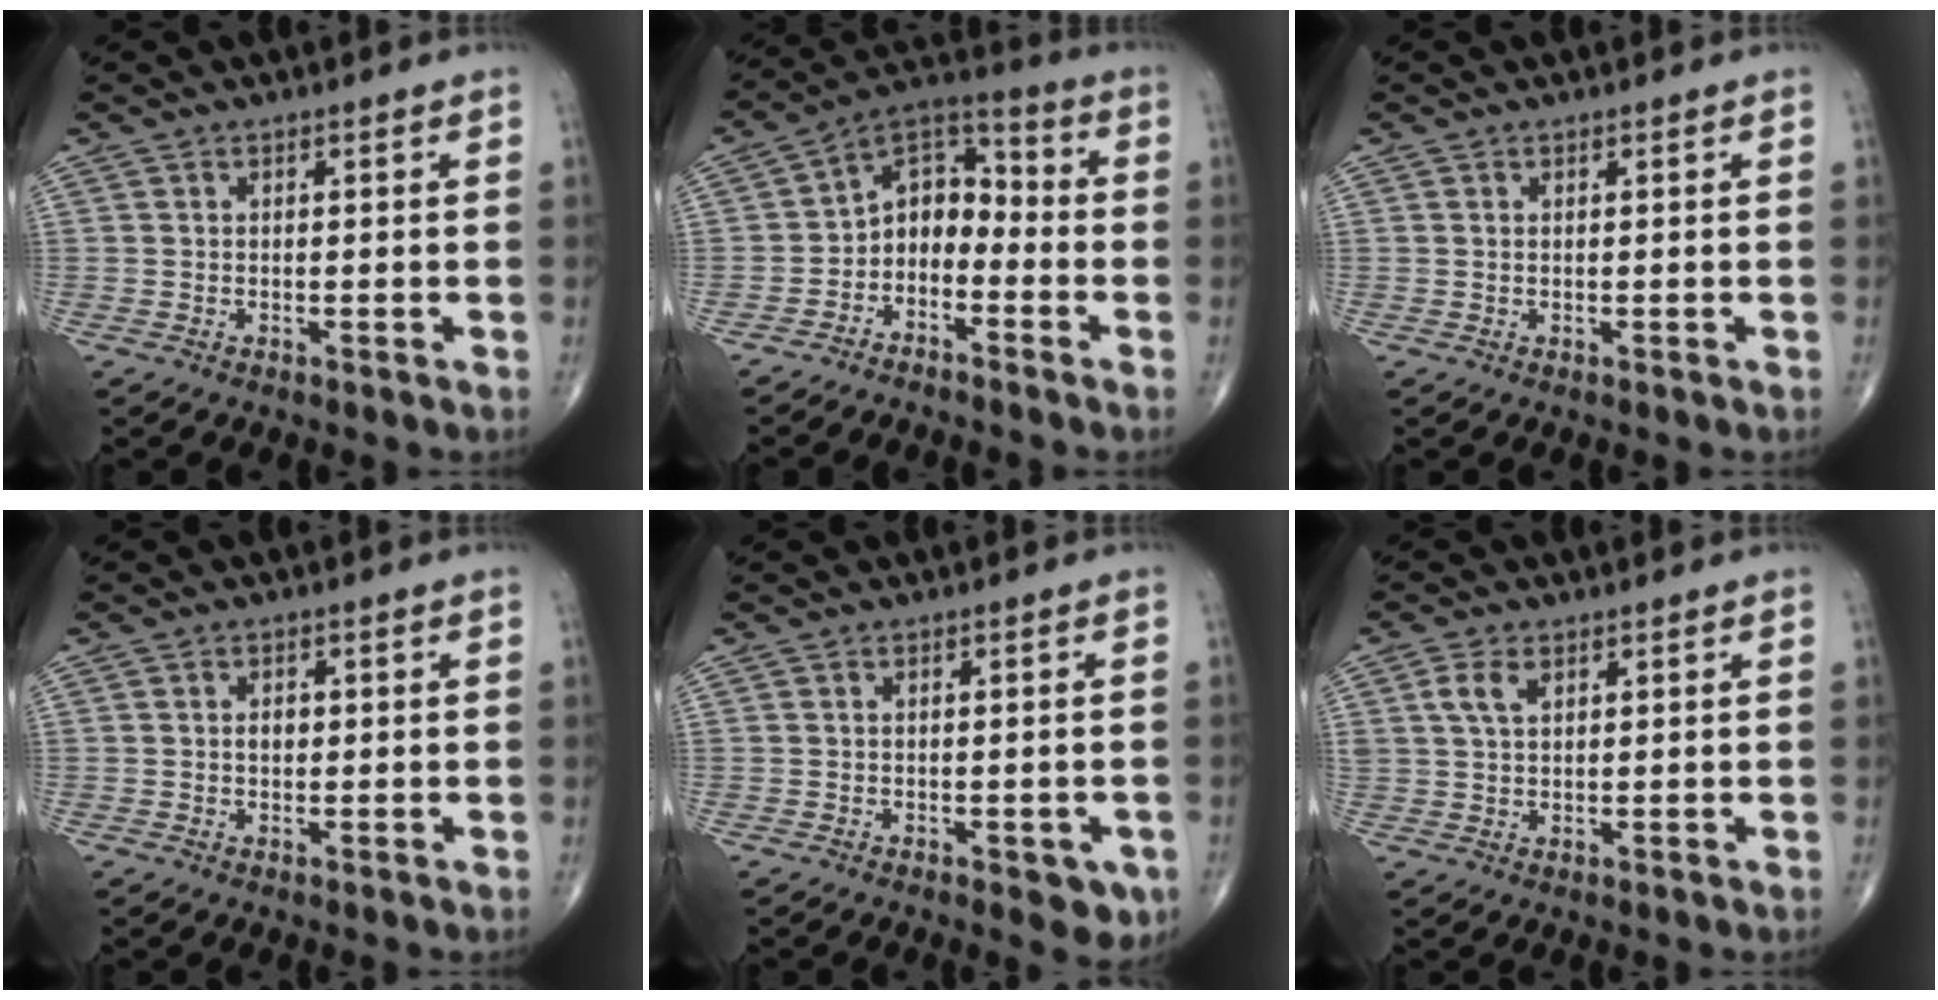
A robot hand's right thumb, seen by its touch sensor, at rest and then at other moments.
{"total": 9.1, "force": [-3.5, 6.3, 5.5], "torque": [-0.063, 0.069, -0.081]}
{"total": 0.0}
{"total": 1.8, "force": [0.2, 1.3, 1.2], "torque": [-0.015, 0.002, 0.002]}
{"total": 4.4, "force": [-1.7, 2.1, 3.5], "torque": [-0.022, -0.003, -0.016]}
{"total": 4.0, "force": [1.7, 2.3, 2.8], "torque": [-0.055, 0.002, 0.038]}